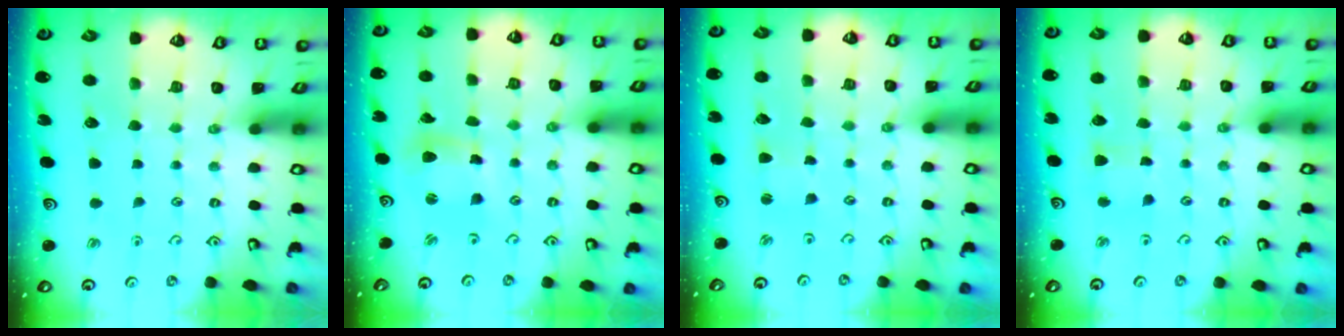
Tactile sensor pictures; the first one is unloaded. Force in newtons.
{"total": 7.4, "press": 7.3, "slide": 1.1}
{"total": 1.2, "press": 1.1, "slide": 0.1}
{"total": 4.0, "press": 4.0, "slide": 0.6}